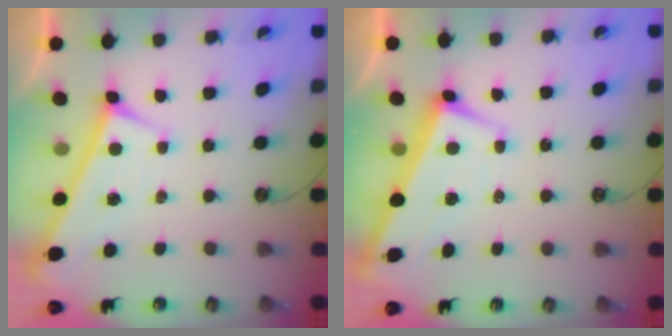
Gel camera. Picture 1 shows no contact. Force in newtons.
{"total": 1.6, "press": 1.2, "slide": 1.0}